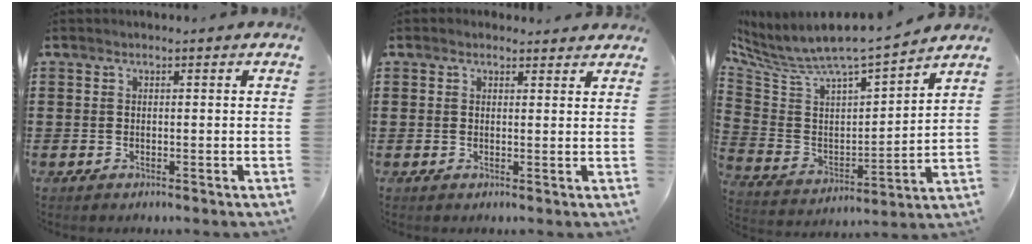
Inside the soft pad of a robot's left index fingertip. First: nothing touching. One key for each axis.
{"total": 1.3, "fx": 1.2, "fy": 0.5, "fz": 0.1, "tx": -0.005, "ty": 0.004, "tz": 0.024}
{"total": 6.4, "fx": 5.6, "fy": 1.2, "fz": 2.9, "tx": -0.087, "ty": -0.055, "tz": 0.086}